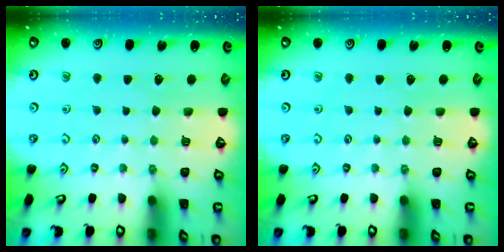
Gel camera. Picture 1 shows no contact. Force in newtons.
{"total": 0.0}